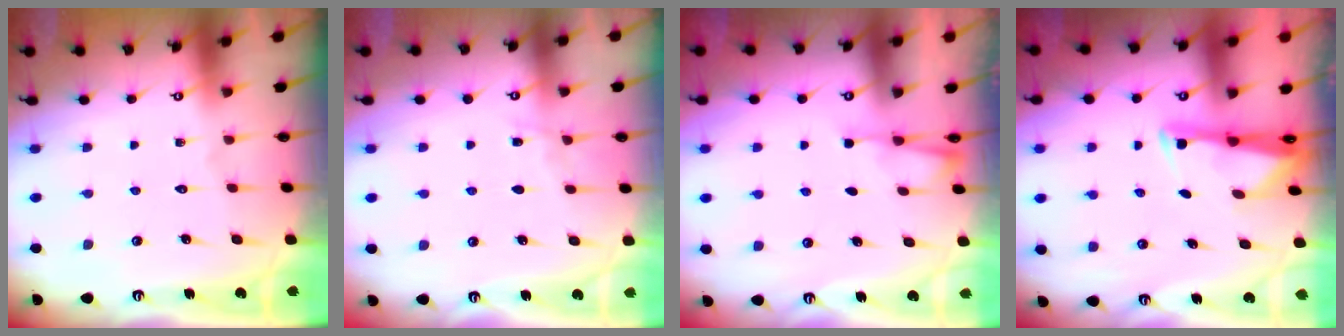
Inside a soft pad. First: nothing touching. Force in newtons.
{"total": 3.1, "press": 3.1, "slide": 0.4}
{"total": 2.3, "press": 2.2, "slide": 0.4}
{"total": 2.5, "press": 2.5, "slide": 0.4}